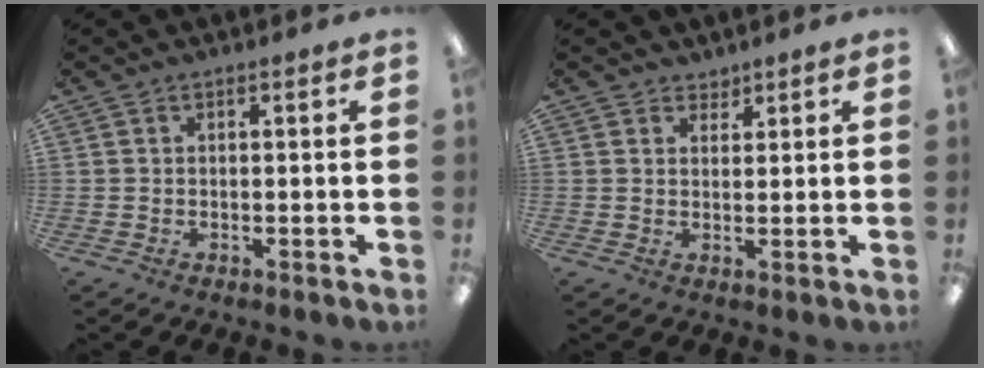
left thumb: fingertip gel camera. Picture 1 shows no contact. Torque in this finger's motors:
{"motor_torque": [-0.33, -0.38, -0.44, 0.09, -0.08]}